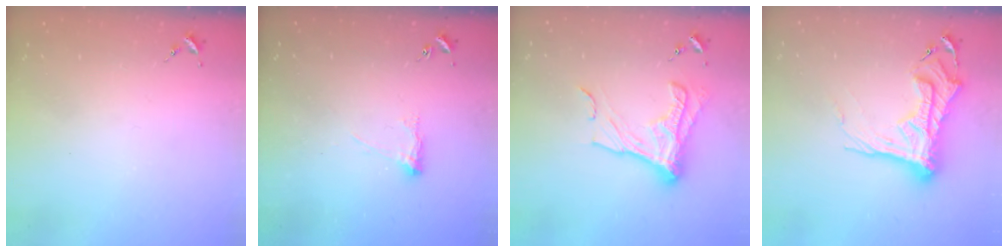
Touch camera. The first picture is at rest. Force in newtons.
{"total": 5.7, "press": 5.6, "slide": 0.9}
{"total": 13.8, "press": 13.8, "slide": 0.6}
{"total": 17.1, "press": 17.0, "slide": 1.6}